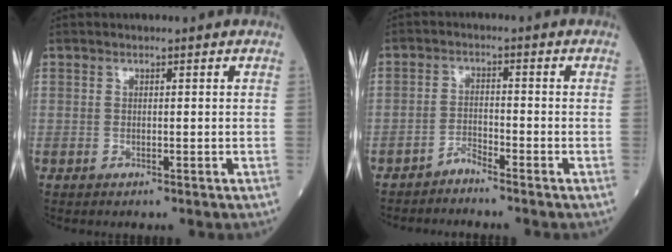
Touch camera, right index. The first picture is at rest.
{"total": 2.1, "force": [-2.1, 0.1, 0.4], "torque": [-0.004, -0.004, -0.041]}